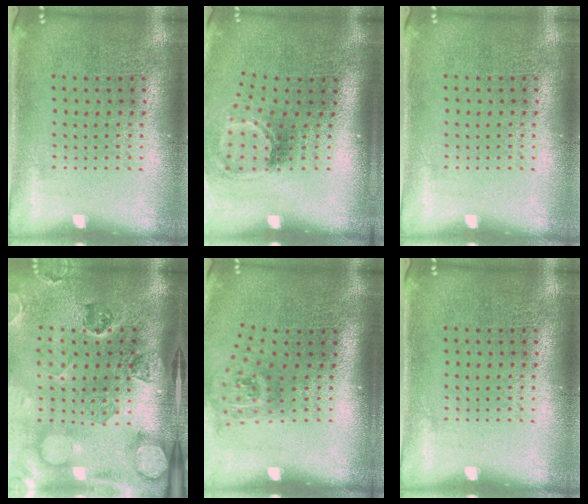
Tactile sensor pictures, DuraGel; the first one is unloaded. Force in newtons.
{"total": 2.1, "press": 1.3, "slide": 1.6}
{"total": 0.0}
{"total": 3.2, "press": 2.7, "slide": 1.6}
{"total": 1.9, "press": 1.3, "slide": 1.4}
{"total": 0.0}